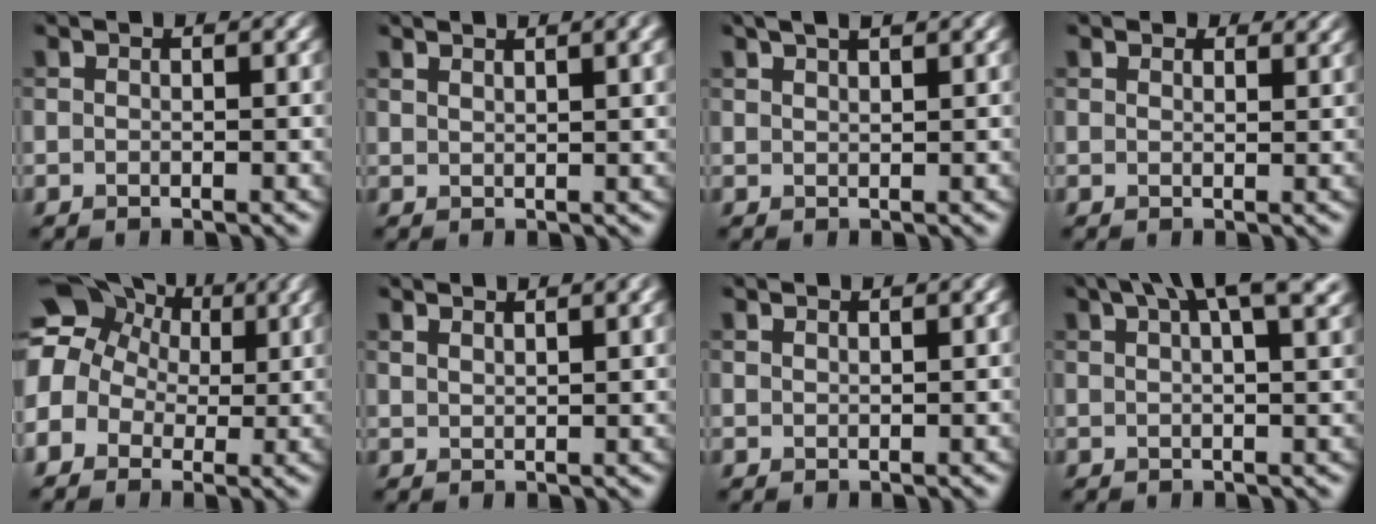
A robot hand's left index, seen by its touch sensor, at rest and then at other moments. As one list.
[{"total": 4.9, "force": [2.8, 1.7, 3.6], "torque": [-0.027, 0.019, 0.031]}, {"total": 2.5, "force": [1.8, 0.6, 1.7], "torque": [-0.014, 0.006, 0.026]}, {"total": 2.2, "force": [1.9, 1.0, 0.6], "torque": [-0.010, -0.007, 0.022]}, {"total": 12.4, "force": [2.9, 10.7, 5.5], "torque": [-0.143, 0.043, 0.011]}, {"total": 3.6, "force": [2.4, 1.0, 2.5], "torque": [-0.025, 0.007, 0.039]}, {"total": 0.9, "force": [0.7, 0.2, 0.6], "torque": [-0.008, 0.002, 0.012]}, {"total": 8.4, "force": [5.0, 2.6, 6.2], "torque": [-0.069, 0.028, 0.059]}]